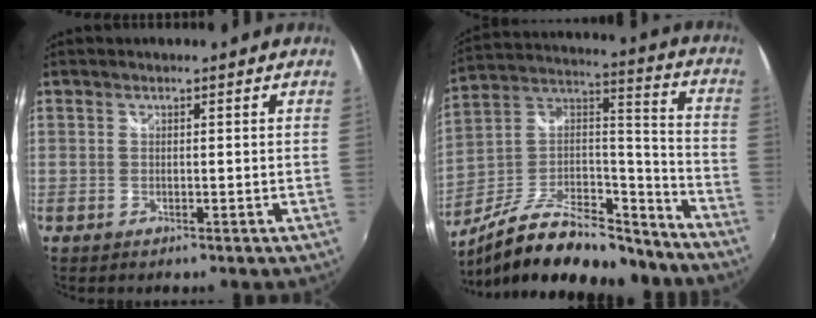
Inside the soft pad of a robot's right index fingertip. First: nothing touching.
{"total": 25.0, "force": [-18.7, 9.0, 14.0], "torque": [-0.249, 0.019, -0.289]}